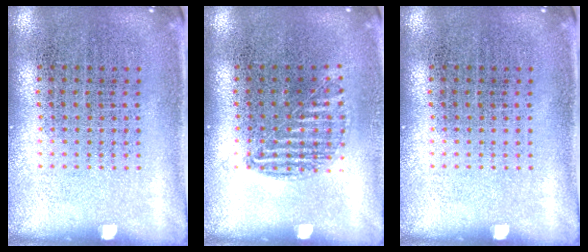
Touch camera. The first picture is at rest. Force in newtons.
{"total": 0.9, "press": 0.8, "slide": 0.3}
{"total": 0.0}